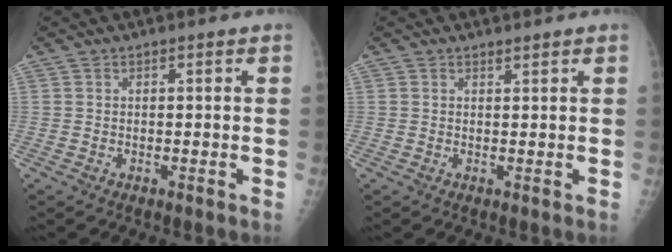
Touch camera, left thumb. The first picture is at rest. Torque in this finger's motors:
{"motor_torque": [-0.33, 0.21, 0.12, 0.04, 0.00]}